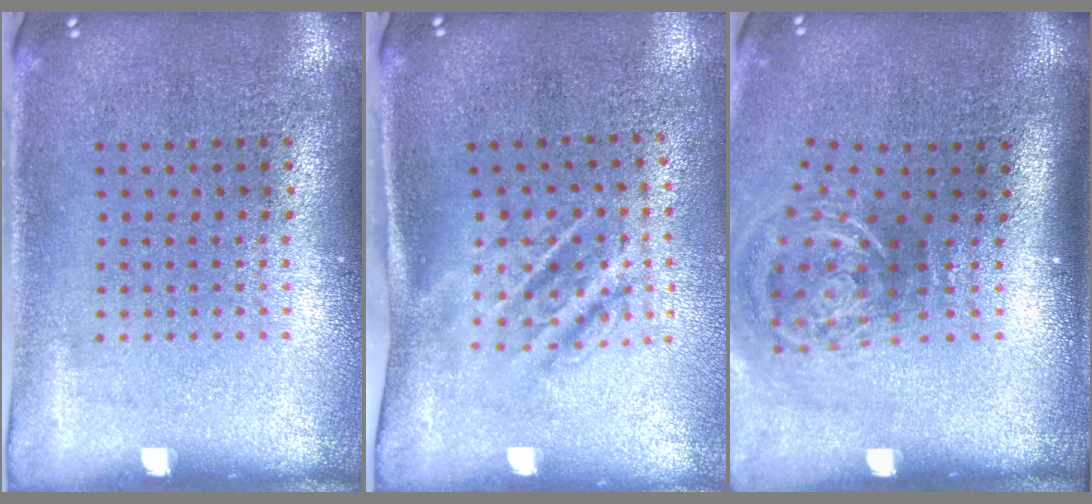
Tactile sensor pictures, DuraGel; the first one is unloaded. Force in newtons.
{"total": 1.7, "press": 1.2, "slide": 1.2}
{"total": 2.3, "press": 1.3, "slide": 1.8}